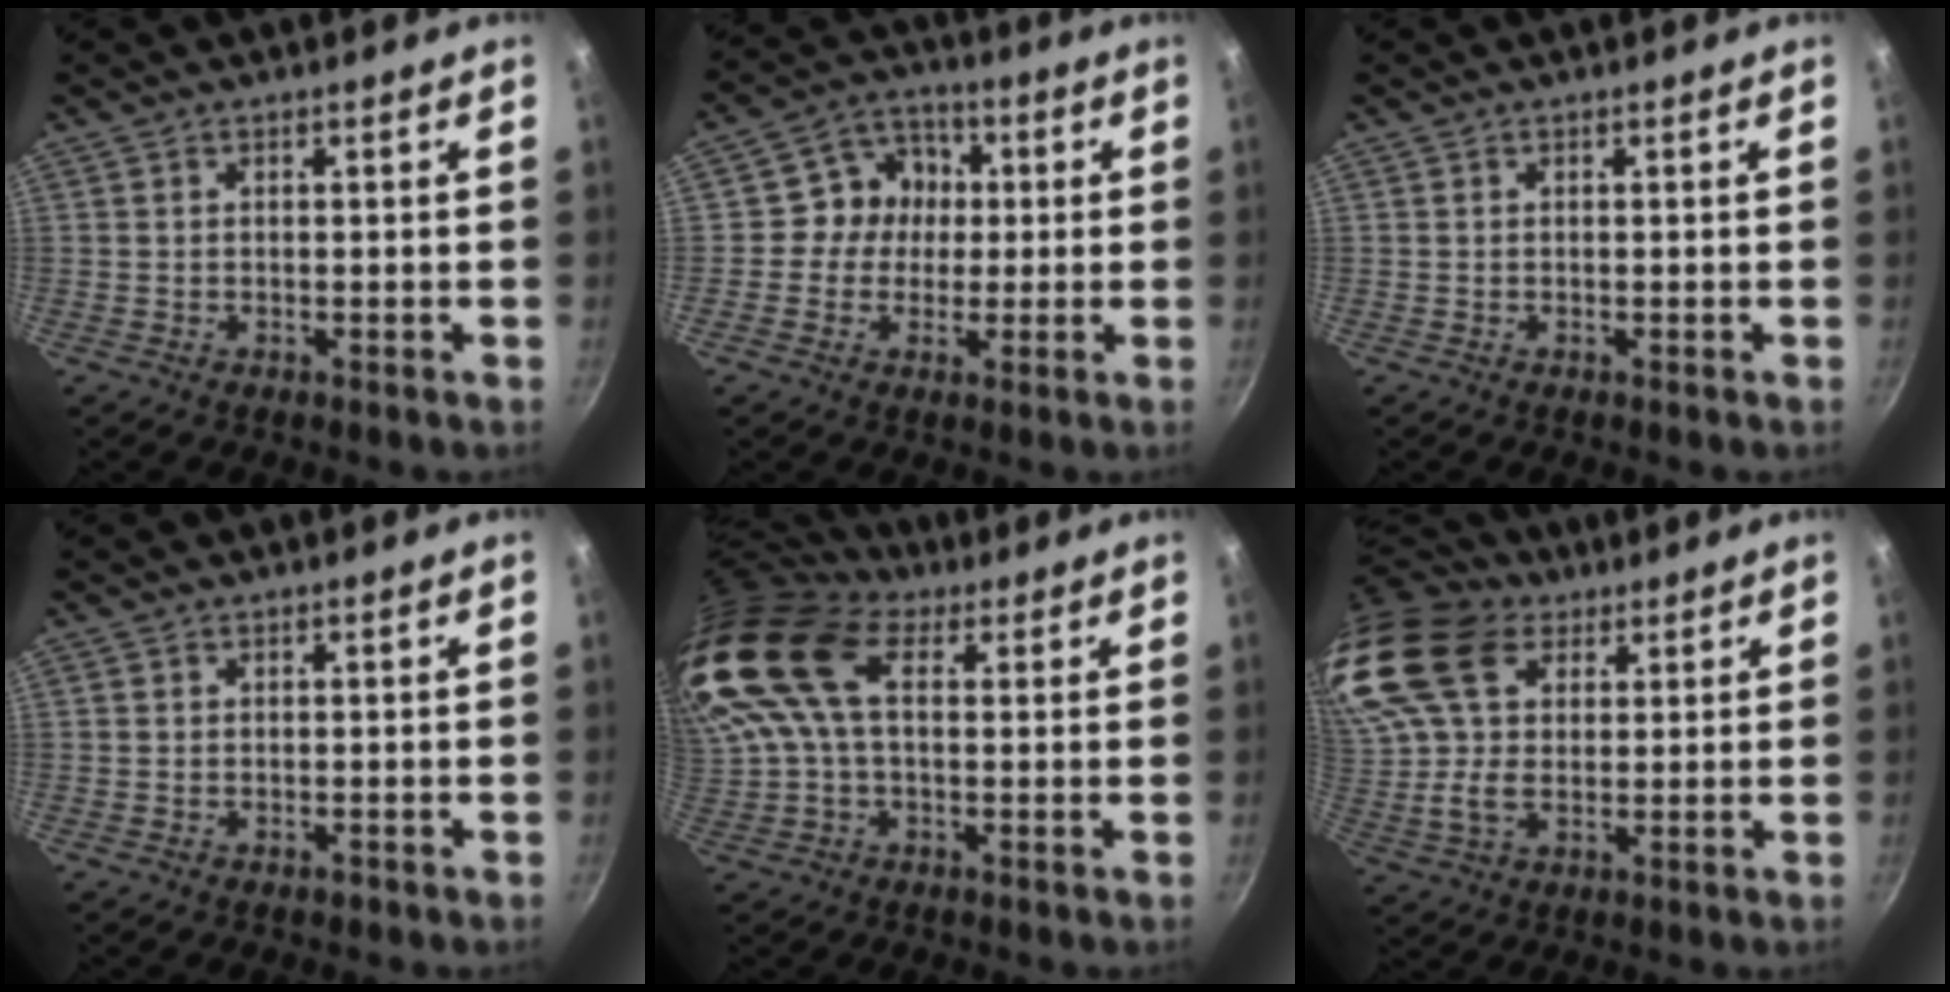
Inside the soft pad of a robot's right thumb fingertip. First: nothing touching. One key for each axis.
{"total": 8.5, "fx": 0.4, "fy": 7.8, "fz": 3.2, "tx": -0.005, "ty": 0.016, "tz": -0.012}
{"total": 0.0}
{"total": 0.8, "fx": -0.4, "fy": 0.5, "fz": 0.3, "tx": -0.006, "ty": 0.002, "tz": -0.006}
{"total": 16.5, "fx": 5.7, "fy": 9.4, "fz": 12.3, "tx": -0.246, "ty": 0.021, "tz": 0.100}
{"total": 19.5, "fx": 9.6, "fy": 12.1, "fz": 12.0, "tx": -0.245, "ty": 0.006, "tz": 0.177}